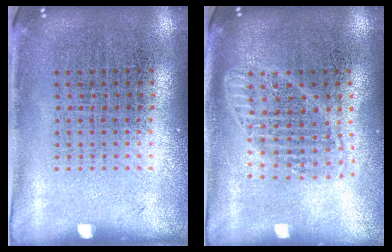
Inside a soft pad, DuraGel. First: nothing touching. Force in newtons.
{"total": 1.8, "press": 1.5, "slide": 1.0}